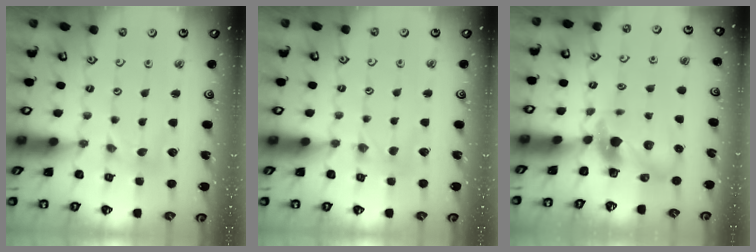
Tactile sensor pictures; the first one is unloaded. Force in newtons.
{"total": 1.1, "press": 1.1, "slide": 0.3}
{"total": 7.0, "press": 6.9, "slide": 1.2}